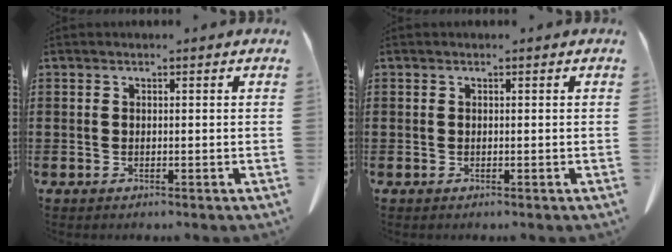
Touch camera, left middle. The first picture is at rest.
{"total": 0.0}